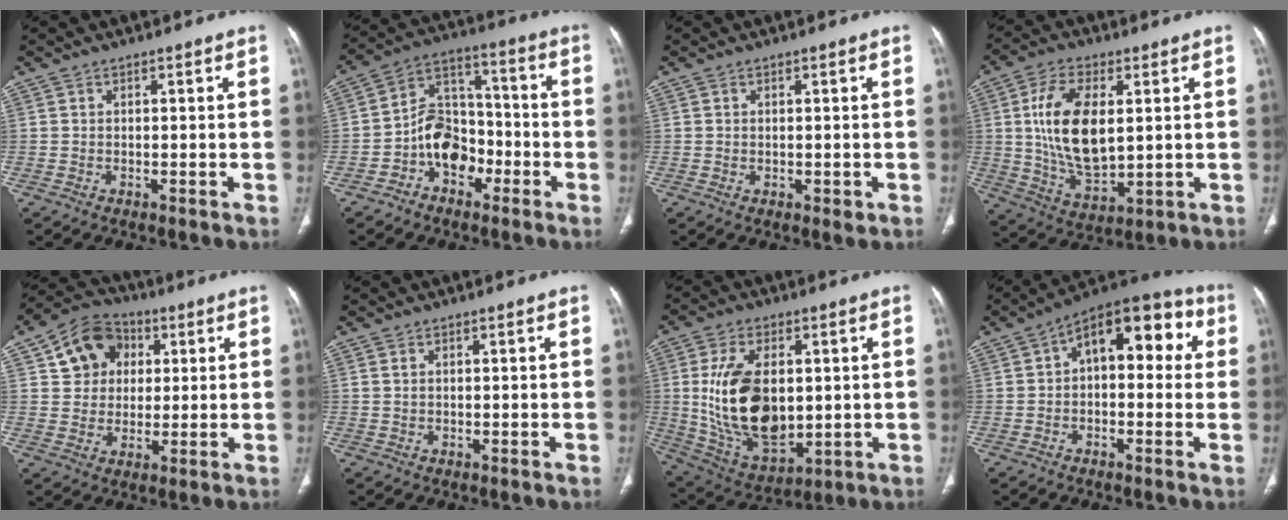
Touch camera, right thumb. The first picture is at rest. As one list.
[{"total": 11.1, "force": [-4.3, 8.2, 6.1], "torque": [-0.070, 0.052, -0.081]}, {"total": 1.2, "force": [-0.1, 0.8, 0.9], "torque": [-0.013, -0.004, 0.003]}, {"total": 15.2, "force": [2.3, 8.0, 12.8], "torque": [-0.234, -0.018, 0.052]}, {"total": 11.3, "force": [3.7, 9.5, 5.0], "torque": [-0.053, 0.001, 0.058]}, {"total": 0.7, "force": [0.4, 0.4, 0.5], "torque": [-0.010, 0.002, 0.011]}, {"total": 18.9, "force": [1.5, 10.9, 15.4], "torque": [-0.268, -0.016, 0.050]}, {"total": 14.5, "force": [2.8, 8.1, 11.7], "torque": [-0.111, 0.047, 0.031]}]